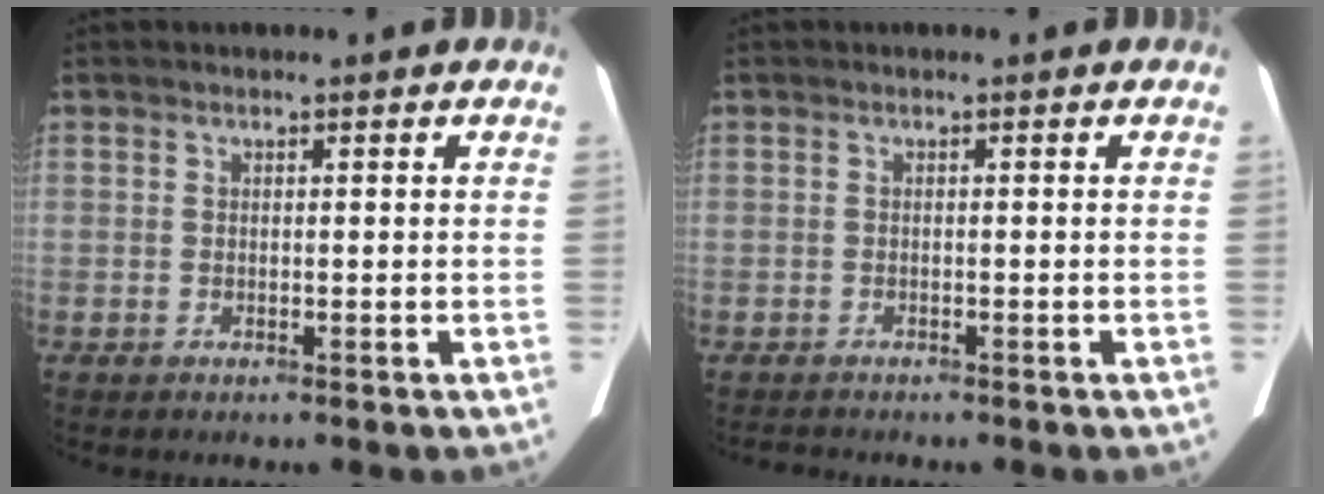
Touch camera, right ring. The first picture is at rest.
{"total": 1.7, "force": [-1.6, 0.4, 0.4], "torque": [-0.009, -0.007, -0.019]}